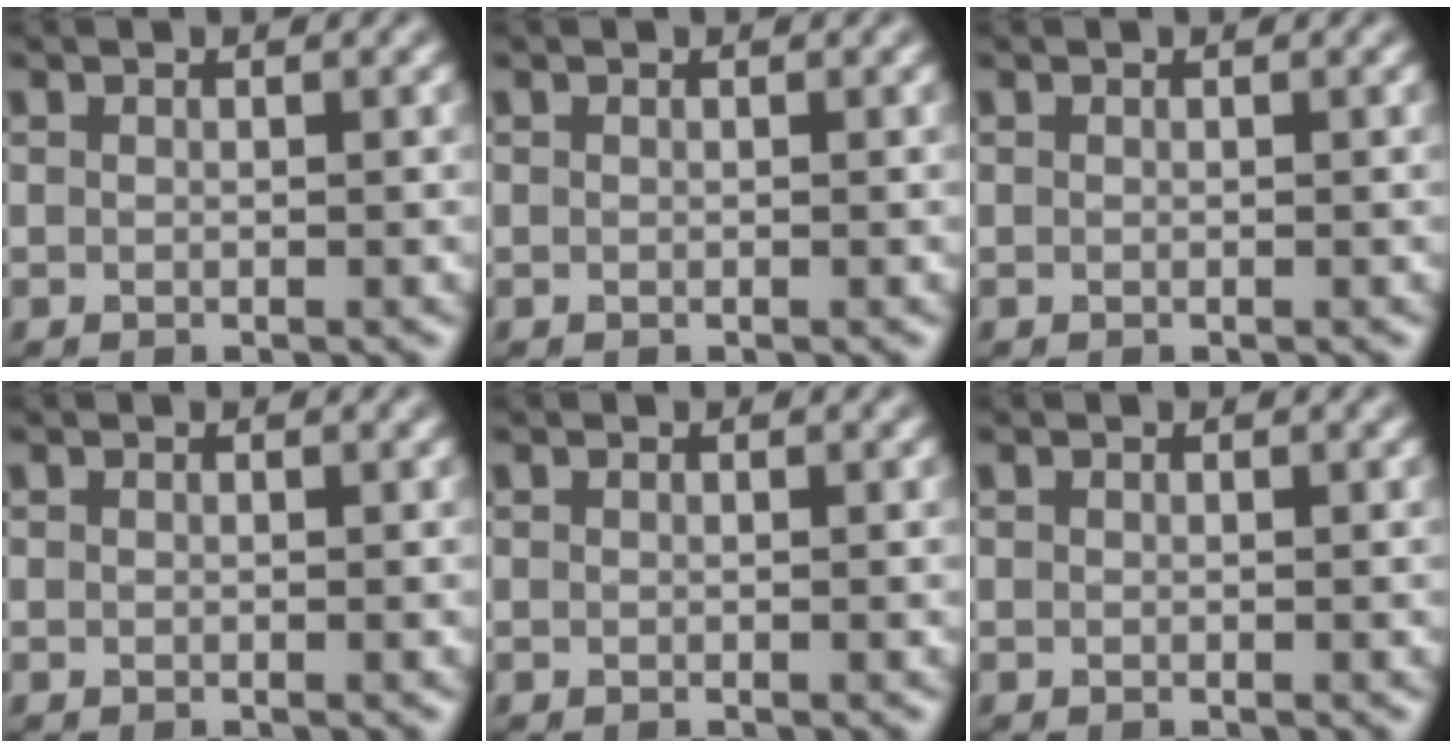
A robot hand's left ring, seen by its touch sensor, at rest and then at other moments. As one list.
[{"total": 0.0}, {"total": 0.0}, {"total": 0.0}, {"total": 0.0}, {"total": 0.0}]